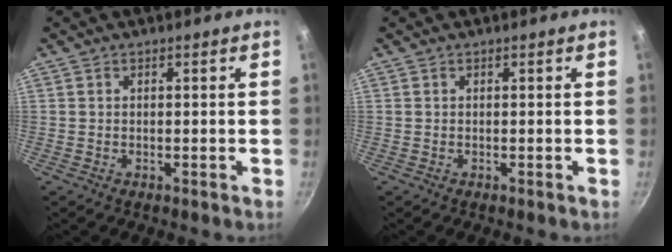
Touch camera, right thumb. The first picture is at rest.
{"total": 0.0}